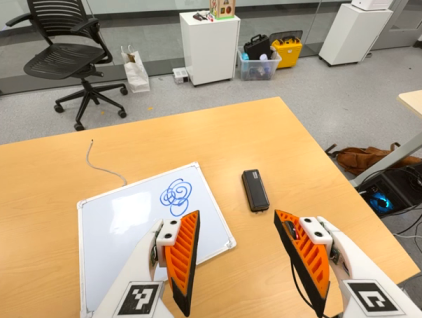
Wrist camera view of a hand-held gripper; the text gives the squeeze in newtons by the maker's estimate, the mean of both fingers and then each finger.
{"total": 0.0}